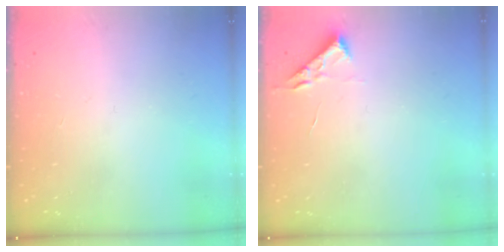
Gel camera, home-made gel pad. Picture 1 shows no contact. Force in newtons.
{"total": 3.1, "press": 3.0, "slide": 0.4}